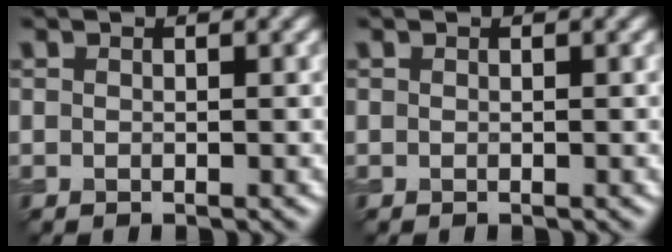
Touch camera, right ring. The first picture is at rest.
{"total": 0.0}